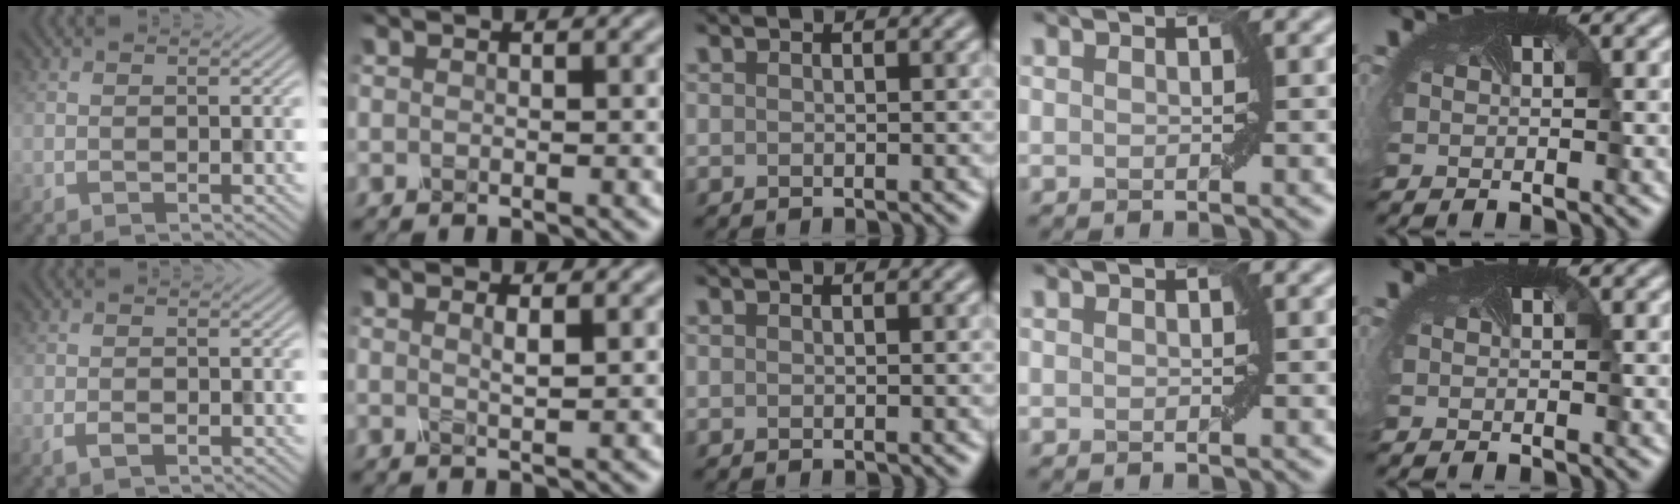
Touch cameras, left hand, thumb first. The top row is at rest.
{"thumb": {"total": 1.5, "force": [-0.7, 0.8, 1.0], "torque": [-0.022, -0.002, -0.014]}, "index": {"total": 1.0, "force": [0.1, 0.2, 1.0], "torque": [-0.020, 0.001, 0.004]}}